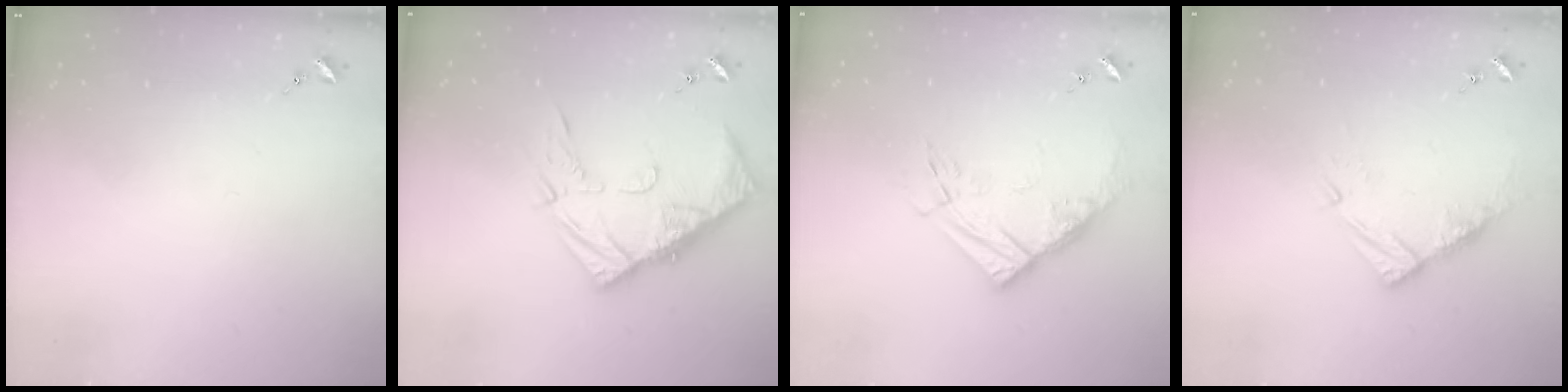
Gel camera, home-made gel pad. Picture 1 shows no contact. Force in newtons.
{"total": 15.2, "press": 15.2, "slide": 1.5}
{"total": 12.7, "press": 12.6, "slide": 1.3}
{"total": 10.2, "press": 10.1, "slide": 0.9}